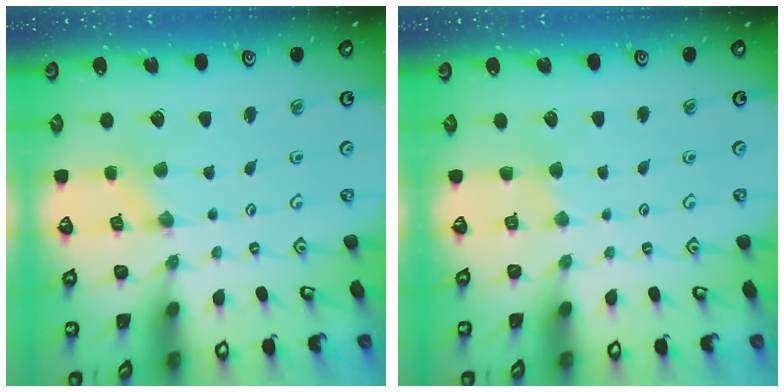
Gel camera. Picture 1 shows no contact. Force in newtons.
{"total": 2.0, "press": 2.0, "slide": 0.4}